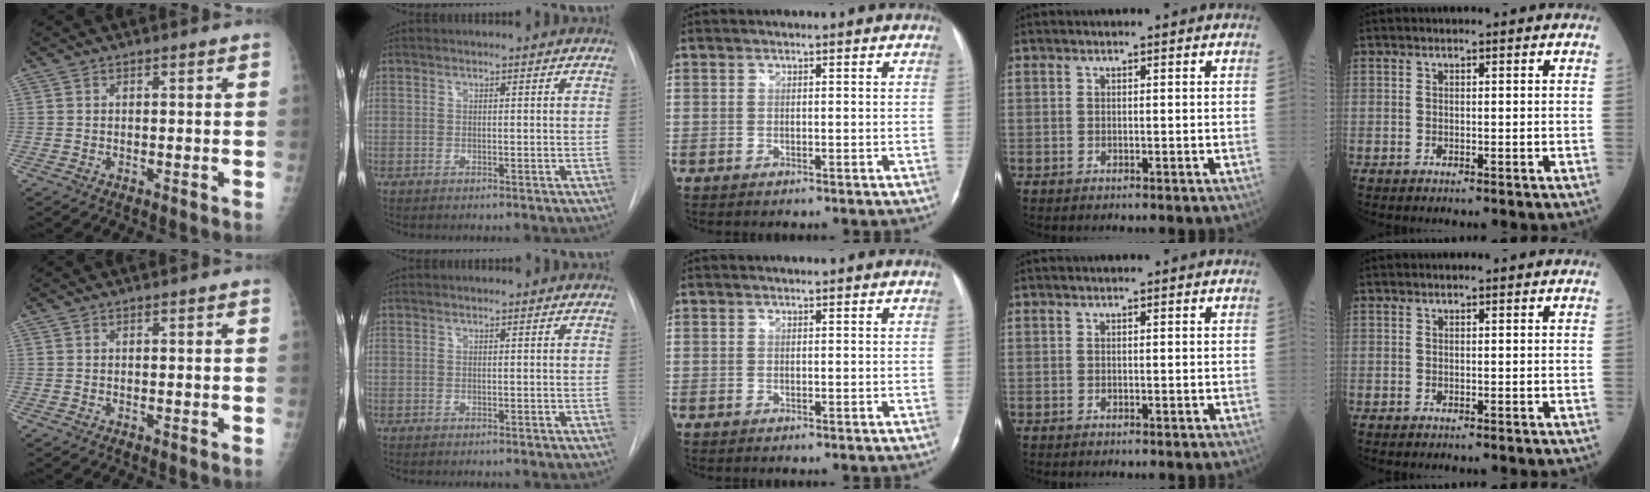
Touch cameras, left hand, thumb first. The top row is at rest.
{}